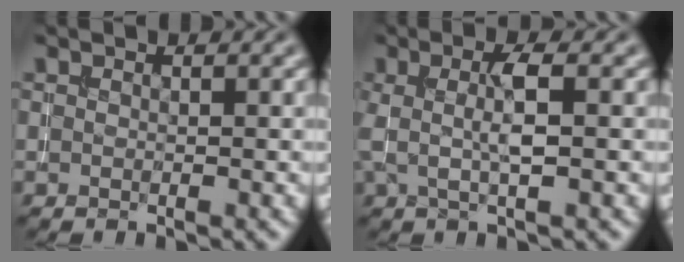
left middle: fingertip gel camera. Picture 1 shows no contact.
{"total": 3.0, "force": [0.3, 0.4, 3.0], "torque": [-0.057, 0.003, 0.003]}